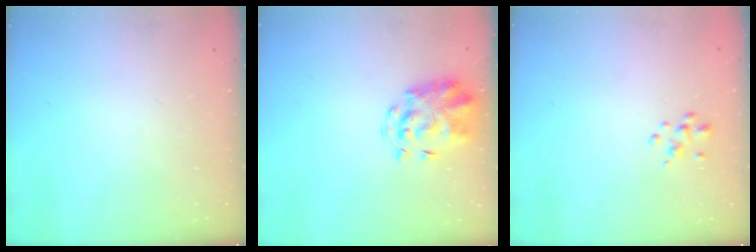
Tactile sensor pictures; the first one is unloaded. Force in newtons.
{"total": 3.8, "press": 3.6, "slide": 1.2}
{"total": 2.2, "press": 2.2, "slide": 0.3}